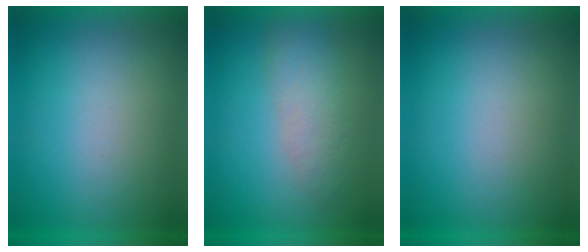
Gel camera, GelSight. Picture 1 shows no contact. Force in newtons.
{"total": 3.4}
{"total": 0.0}